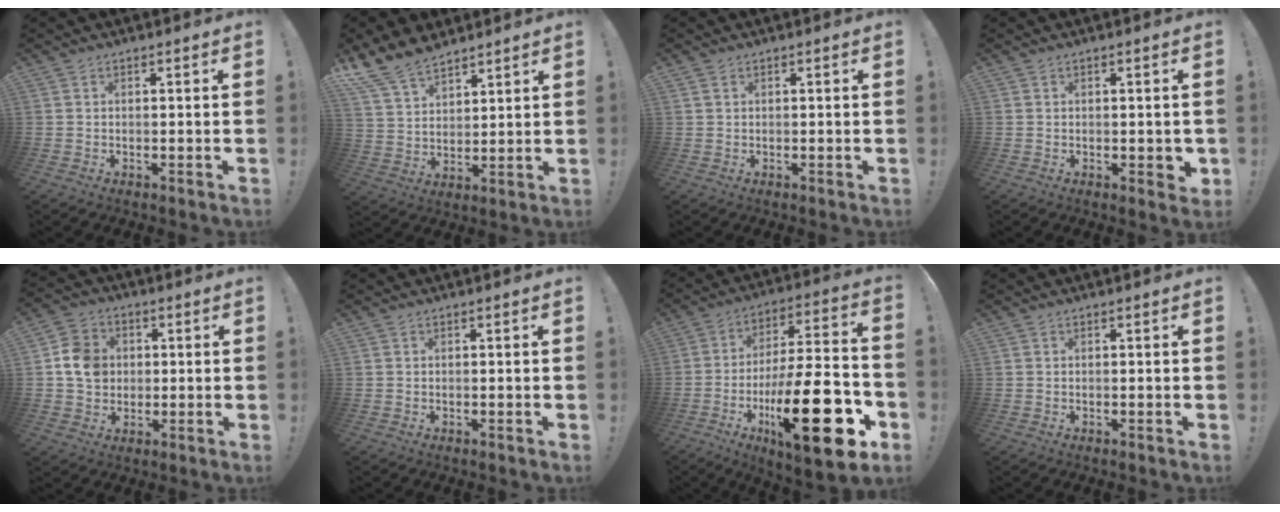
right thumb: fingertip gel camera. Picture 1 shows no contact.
{"total": 12.0, "force": [9.7, 5.7, 4.2], "torque": [-0.090, -0.061, 0.188]}
{"total": 1.1, "force": [0.6, 0.7, 0.5], "torque": [-0.009, 0.001, 0.012]}
{"total": 2.5, "force": [-0.1, 1.4, 2.0], "torque": [-0.021, 0.001, -0.001]}
{"total": 10.3, "force": [1.3, 9.2, 4.6], "torque": [-0.069, 0.006, 0.031]}
{"total": 0.0}
{"total": 29.6, "force": [-10.0, 9.2, 26.3], "torque": [-0.441, 0.051, -0.154]}
{"total": 0.0}